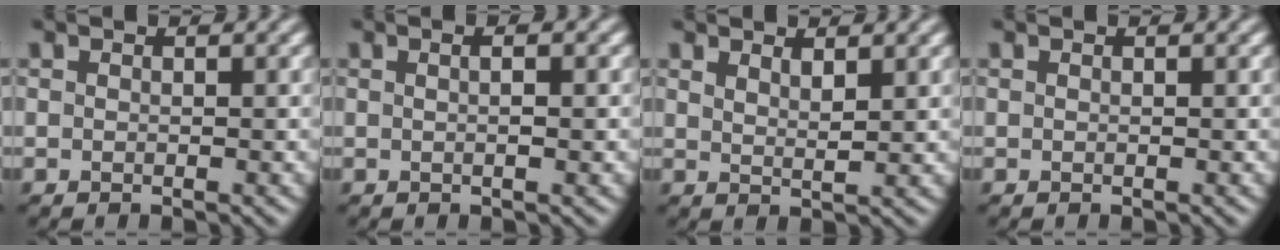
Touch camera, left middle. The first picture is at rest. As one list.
[{"total": 2.1, "force": [0.4, 0.7, 2.0], "torque": [-0.013, -0.002, -0.005]}, {"total": 1.8, "force": [1.4, 0.5, 1.2], "torque": [-0.020, -0.004, 0.025]}, {"total": 0.0}]